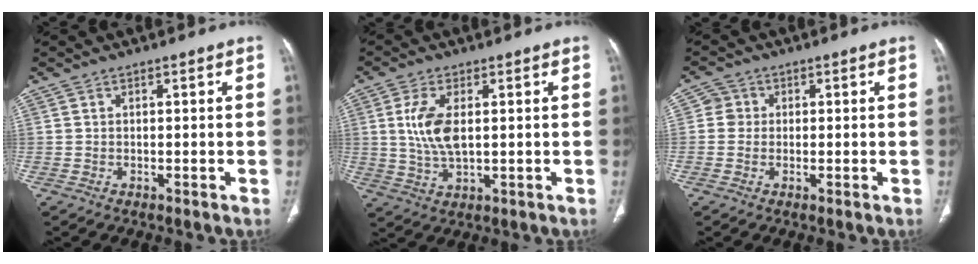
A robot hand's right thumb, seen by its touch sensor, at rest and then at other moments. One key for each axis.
{"total": 7.8, "fx": 1.3, "fy": 3.7, "fz": 6.8, "tx": -0.143, "ty": -0.012, "tz": 0.029}
{"total": 2.6, "fx": 0.2, "fy": 2.5, "fz": 0.4, "tx": 0.014, "ty": 0.006, "tz": -0.002}